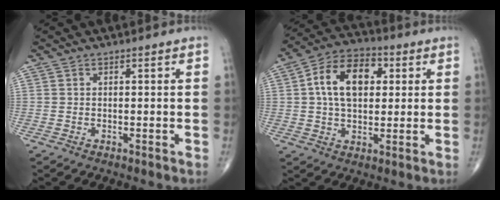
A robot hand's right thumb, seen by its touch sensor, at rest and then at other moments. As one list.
[{"total": 13.1, "force": [2.6, 8.2, 9.9], "torque": [-0.156, 0.017, 0.035]}]